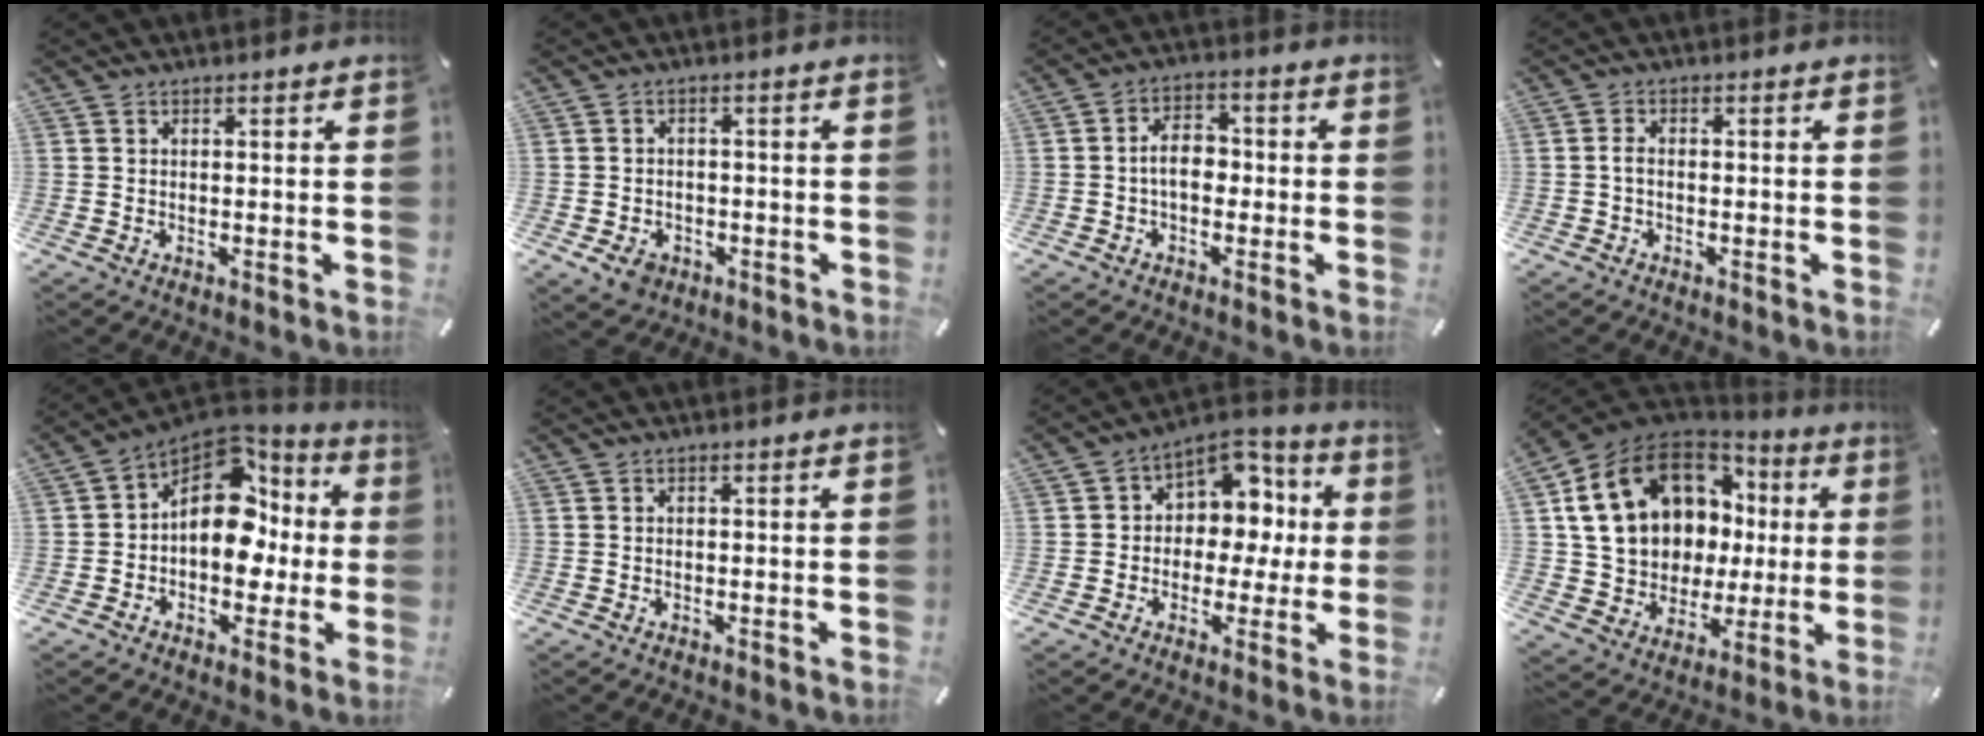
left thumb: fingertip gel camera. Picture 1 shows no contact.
{"total": 4.6, "force": [-2.4, 3.4, 2.0], "torque": [-0.035, 0.007, -0.047]}
{"total": 6.3, "force": [-1.1, 3.9, 4.9], "torque": [-0.100, 0.011, -0.023]}
{"total": 1.6, "force": [-0.7, 0.6, 1.3], "torque": [-0.026, 0.004, -0.014]}
{"total": 16.4, "force": [1.4, 11.8, 11.2], "torque": [-0.165, -0.010, 0.024]}
{"total": 0.0}
{"total": 9.7, "force": [1.8, 8.6, 4.2], "torque": [-0.048, -0.021, 0.036]}
{"total": 18.4, "force": [6.6, 14.2, 9.6], "torque": [-0.181, -0.032, 0.141]}